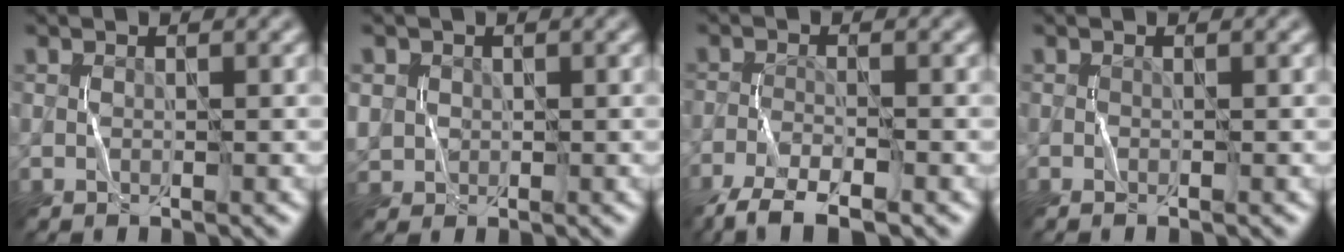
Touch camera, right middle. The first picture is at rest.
{"total": 2.3, "force": [0.6, 2.2, 0.6], "torque": [-0.025, 0.000, 0.022]}
{"total": 4.8, "force": [-3.9, 0.8, 2.6], "torque": [-0.051, -0.011, -0.080]}
{"total": 0.6, "force": [-0.1, -0.4, -0.4], "torque": [0.010, -0.002, -0.003]}